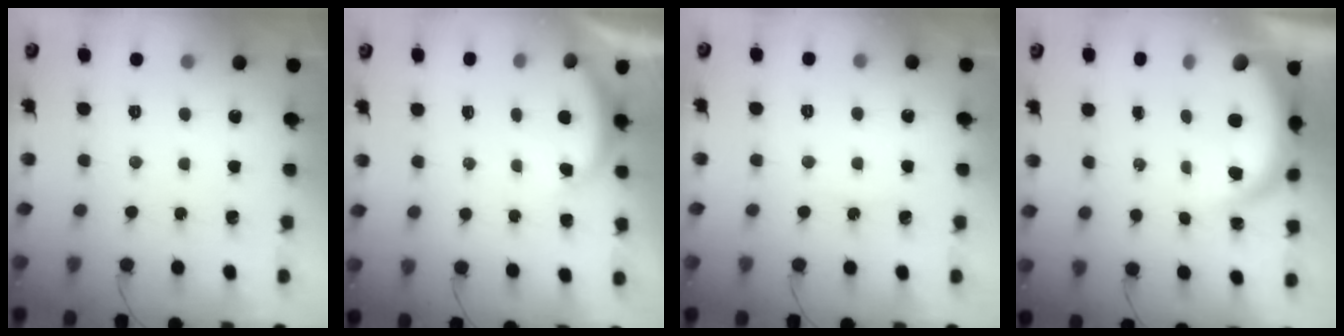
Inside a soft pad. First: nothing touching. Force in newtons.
{"total": 2.5, "press": 2.4, "slide": 0.6}
{"total": 4.4, "press": 3.7, "slide": 2.5}
{"total": 6.6, "press": 6.5, "slide": 1.0}